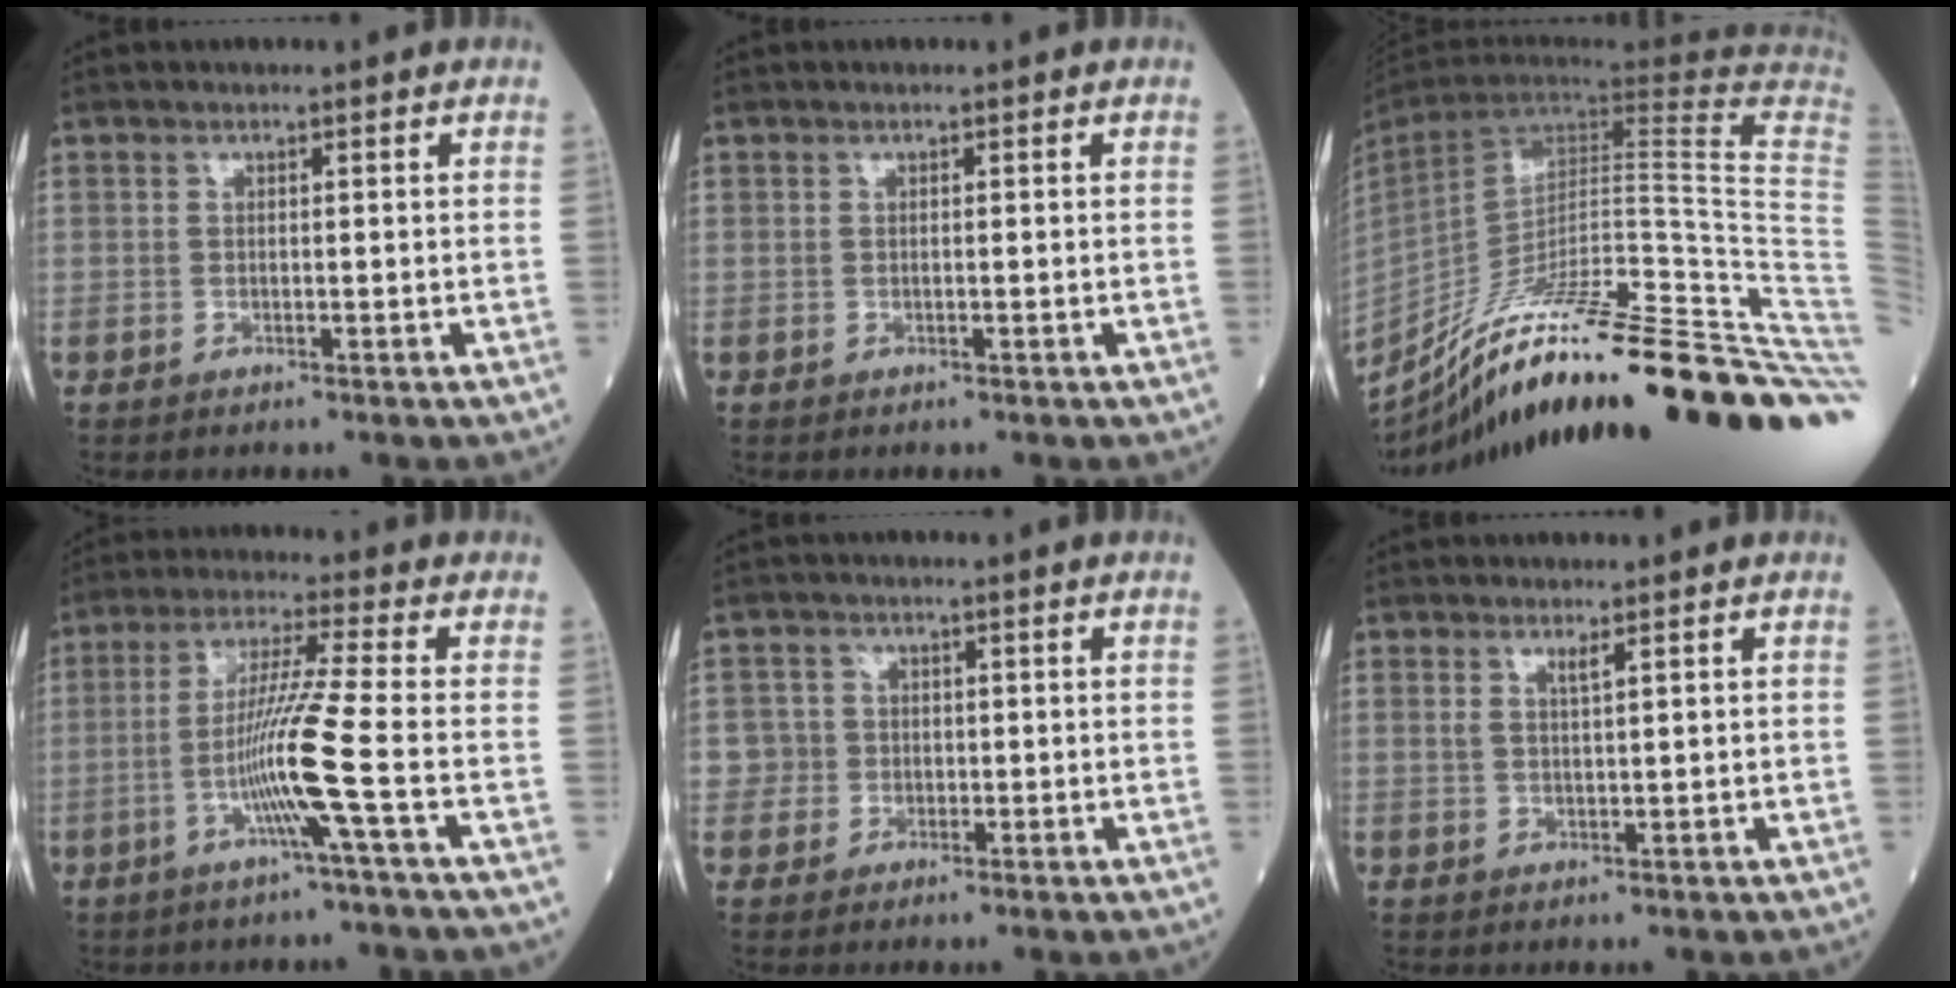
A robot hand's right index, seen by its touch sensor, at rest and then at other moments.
{"total": 0.0}
{"total": 36.5, "force": [-24.9, -1.2, 26.6], "torque": [-0.242, -0.041, -0.365]}
{"total": 9.2, "force": [-2.8, -2.3, 8.4], "torque": [-0.165, -0.007, -0.058]}
{"total": 3.0, "force": [-0.6, 2.9, 0.8], "torque": [-0.006, 0.011, -0.017]}
{"total": 1.3, "force": [0.9, -0.1, 1.0], "torque": [-0.020, -0.004, 0.017]}